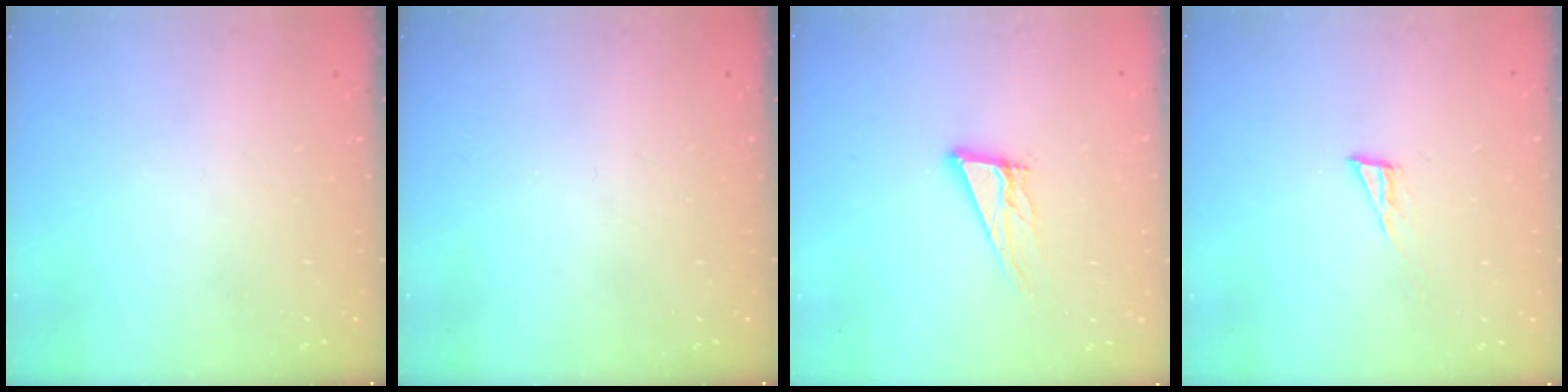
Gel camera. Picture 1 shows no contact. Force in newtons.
{"total": 0.0}
{"total": 11.5, "press": 11.2, "slide": 2.6}
{"total": 4.8, "press": 4.7, "slide": 0.6}